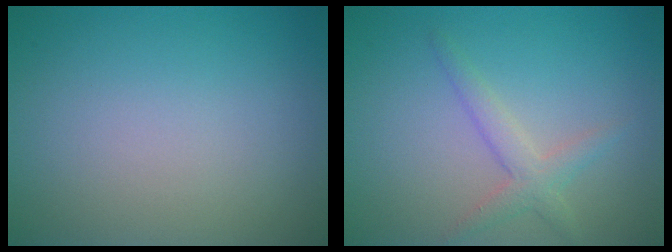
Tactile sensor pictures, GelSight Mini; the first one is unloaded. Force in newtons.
{"total": 2.3, "press": 2.3, "slide": 0.1}